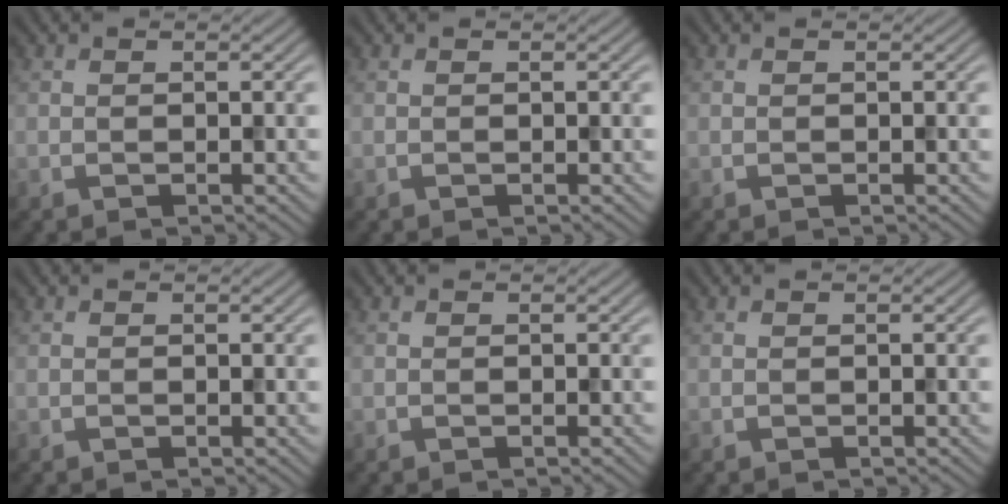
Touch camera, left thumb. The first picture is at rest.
{"total": 0.0}
{"total": 0.0}
{"total": 0.0}
{"total": 0.0}
{"total": 0.0}